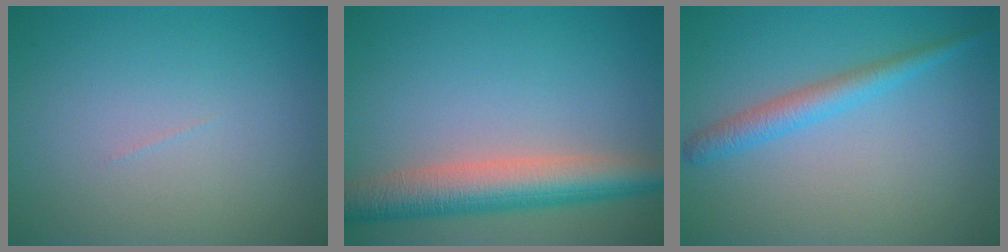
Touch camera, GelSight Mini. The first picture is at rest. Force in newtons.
{"total": 6.5, "press": 6.5, "slide": 0.3}
{"total": 2.6, "press": 2.6, "slide": 0.2}